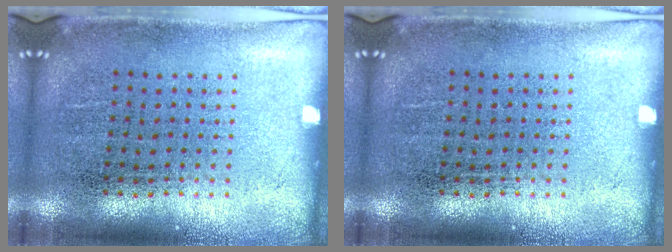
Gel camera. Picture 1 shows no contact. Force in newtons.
{"total": 0.0}